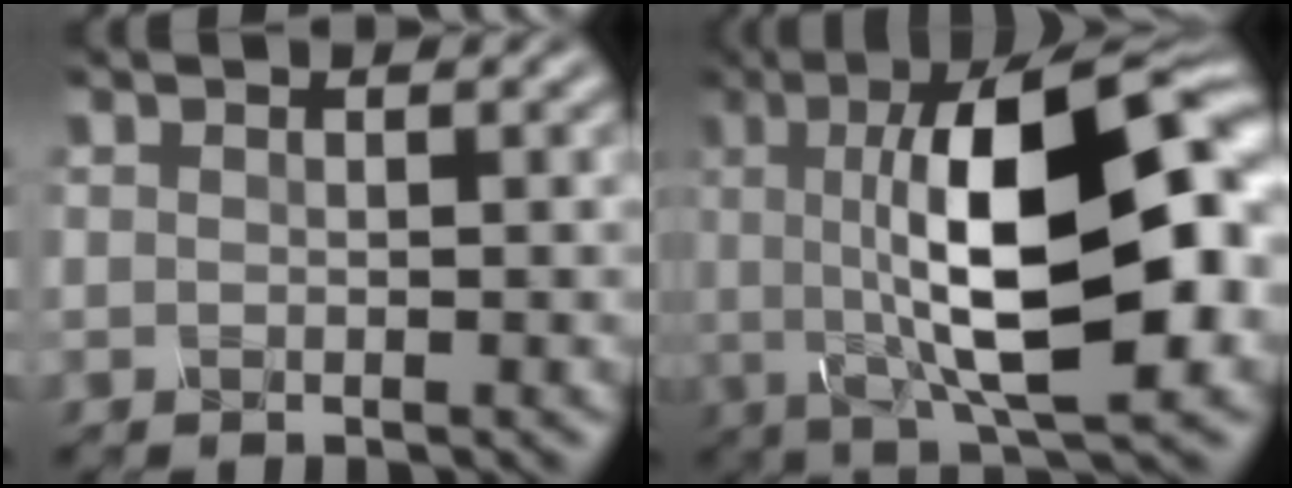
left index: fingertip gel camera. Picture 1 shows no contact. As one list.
[{"total": 15.6, "force": [0.8, 5.0, 14.7], "torque": [-0.213, 0.015, 0.001]}]